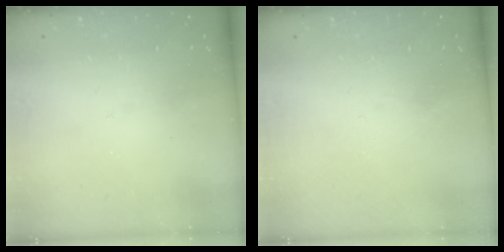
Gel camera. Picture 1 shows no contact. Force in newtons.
{"total": 0.0}